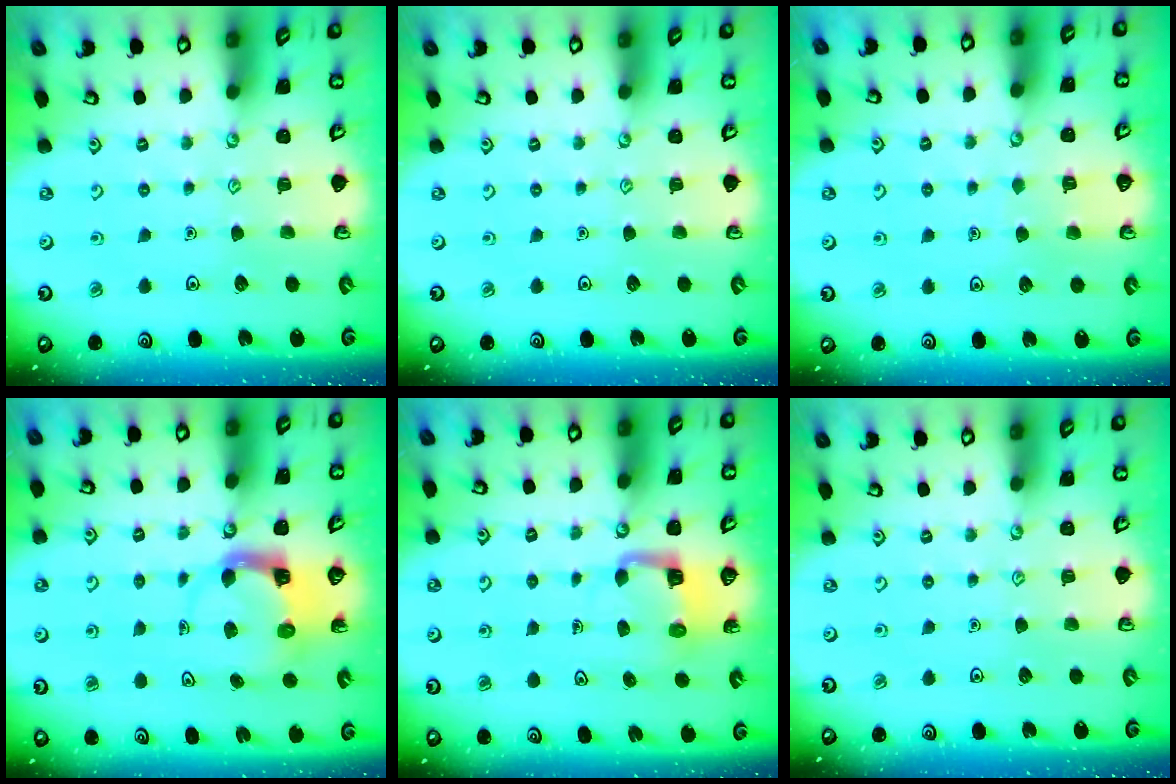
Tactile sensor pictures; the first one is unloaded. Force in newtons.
{"total": 0.0}
{"total": 3.1, "press": 3.1, "slide": 0.4}
{"total": 3.9, "press": 3.9, "slide": 0.5}
{"total": 4.5, "press": 4.5, "slide": 0.1}
{"total": 0.0}